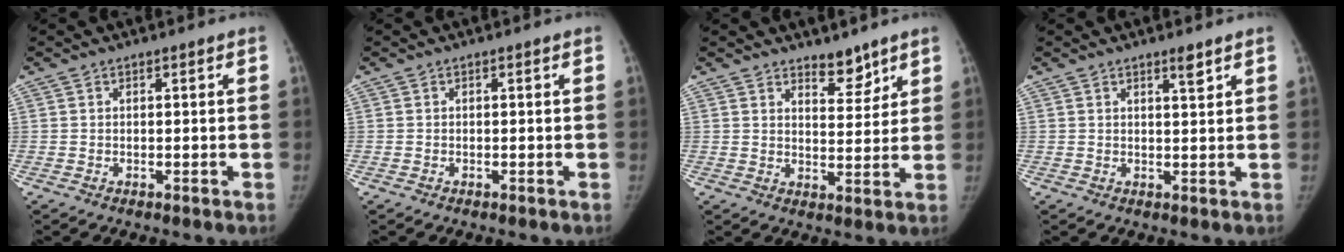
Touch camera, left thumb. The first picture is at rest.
{"total": 0.0}
{"total": 5.4, "force": [4.3, 2.3, 2.3], "torque": [-0.005, -0.034, 0.068]}
{"total": 2.1, "force": [1.6, 0.2, 1.4], "torque": [-0.017, -0.012, 0.026]}